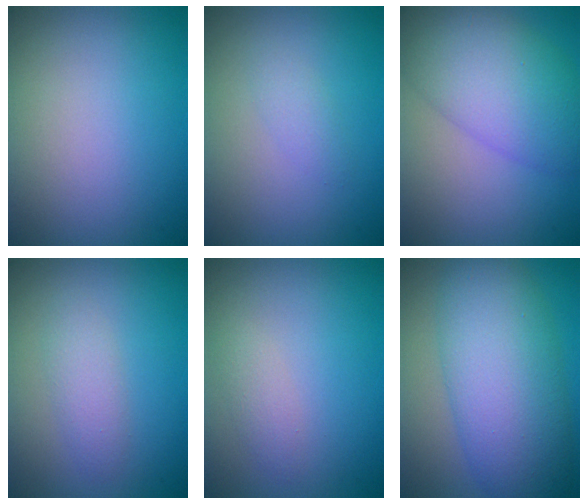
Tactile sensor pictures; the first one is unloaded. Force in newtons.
{"total": 1.1, "press": 1.1, "slide": 0.0}
{"total": 7.9, "press": 7.9, "slide": 0.1}
{"total": 1.8, "press": 1.8, "slide": 0.0}
{"total": 1.2, "press": 1.2, "slide": 0.0}
{"total": 9.1, "press": 9.1, "slide": 0.2}